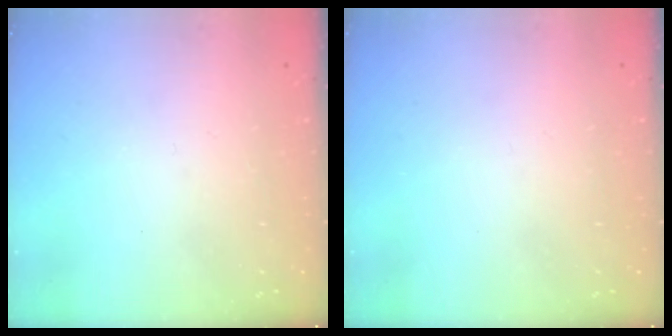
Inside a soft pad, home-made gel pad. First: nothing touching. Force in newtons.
{"total": 0.0}